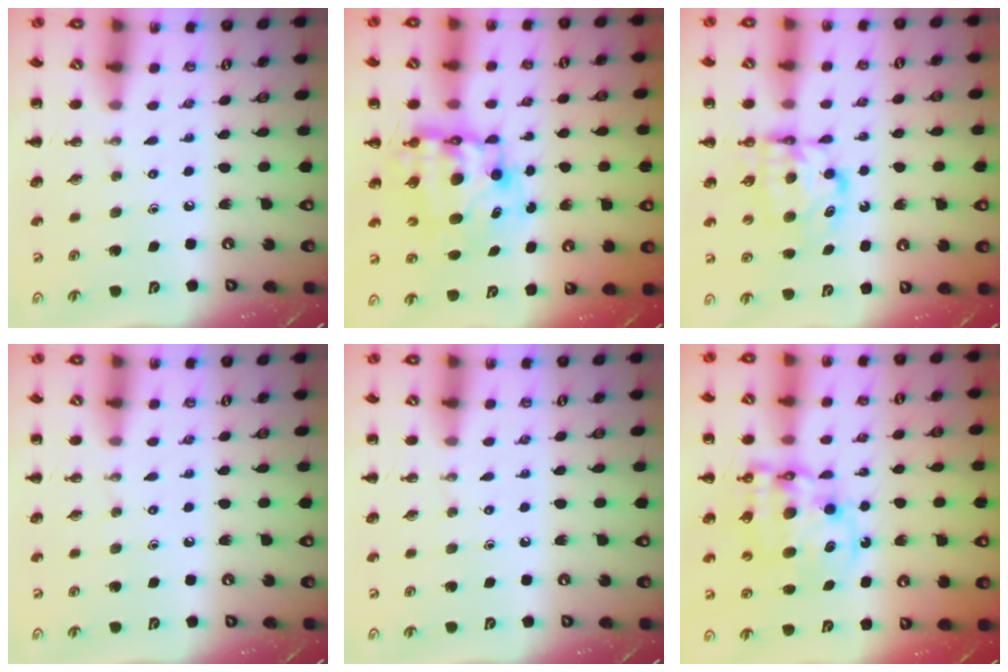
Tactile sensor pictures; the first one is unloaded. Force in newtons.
{"total": 10.2, "press": 9.7, "slide": 3.0}
{"total": 6.4, "press": 6.4, "slide": 0.3}
{"total": 0.0}
{"total": 0.0}
{"total": 12.4, "press": 12.1, "slide": 2.9}